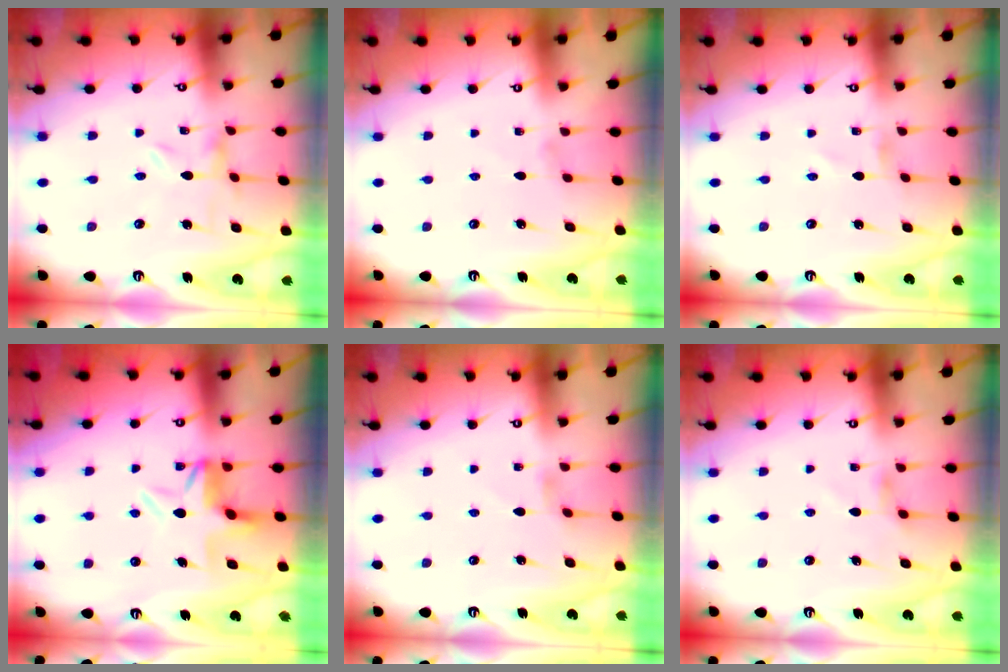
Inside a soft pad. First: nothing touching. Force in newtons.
{"total": 0.0}
{"total": 0.0}
{"total": 7.0, "press": 6.7, "slide": 2.0}
{"total": 2.4, "press": 2.3, "slide": 0.4}
{"total": 2.7, "press": 2.7, "slide": 0.4}